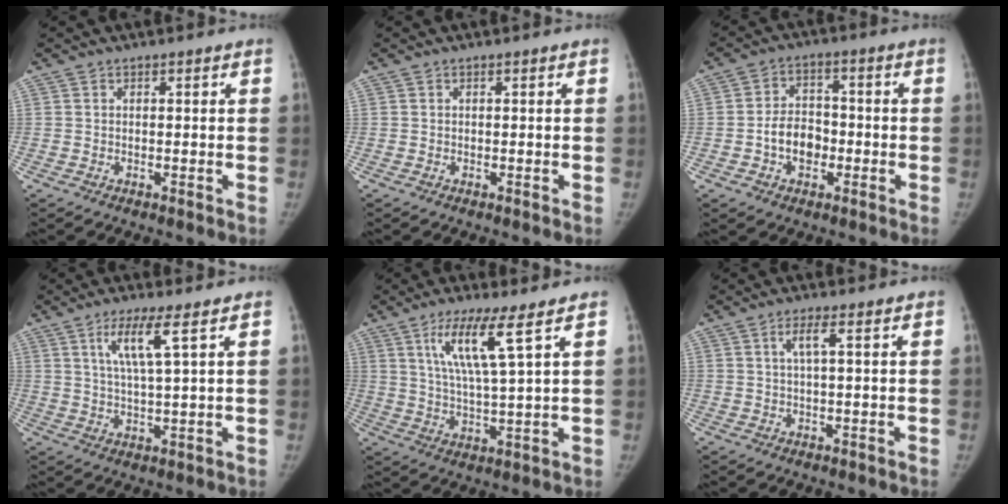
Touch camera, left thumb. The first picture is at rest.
{"total": 0.0}
{"total": 7.3, "force": [-2.1, 5.4, 4.5], "torque": [-0.052, 0.024, -0.042]}
{"total": 6.9, "force": [3.3, 0.3, 6.0], "torque": [-0.123, -0.021, 0.068]}
{"total": 9.8, "force": [4.9, 0.5, 8.4], "torque": [-0.167, -0.030, 0.097]}
{"total": 2.8, "force": [1.0, 0.2, 2.7], "torque": [-0.062, 0.006, 0.022]}